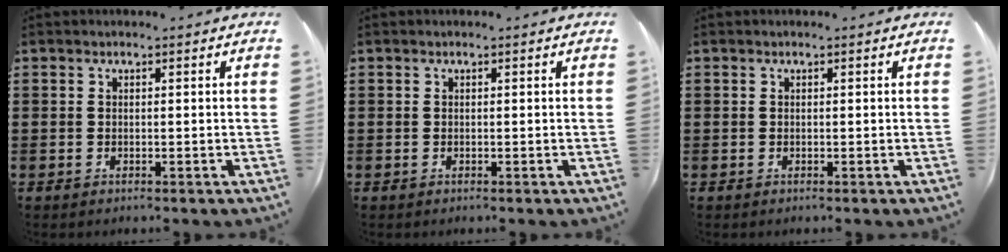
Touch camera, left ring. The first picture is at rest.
{"total": 0.0}
{"total": 0.0}